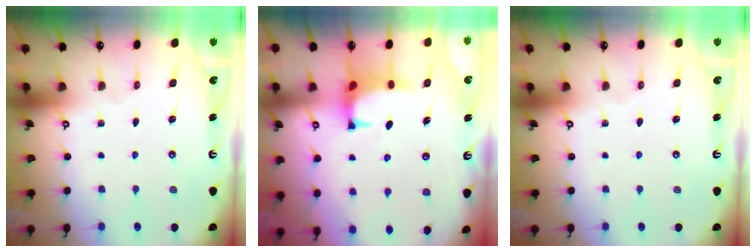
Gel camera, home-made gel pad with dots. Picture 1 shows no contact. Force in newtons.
{"total": 1.1, "press": 0.9, "slide": 0.6}
{"total": 0.0}